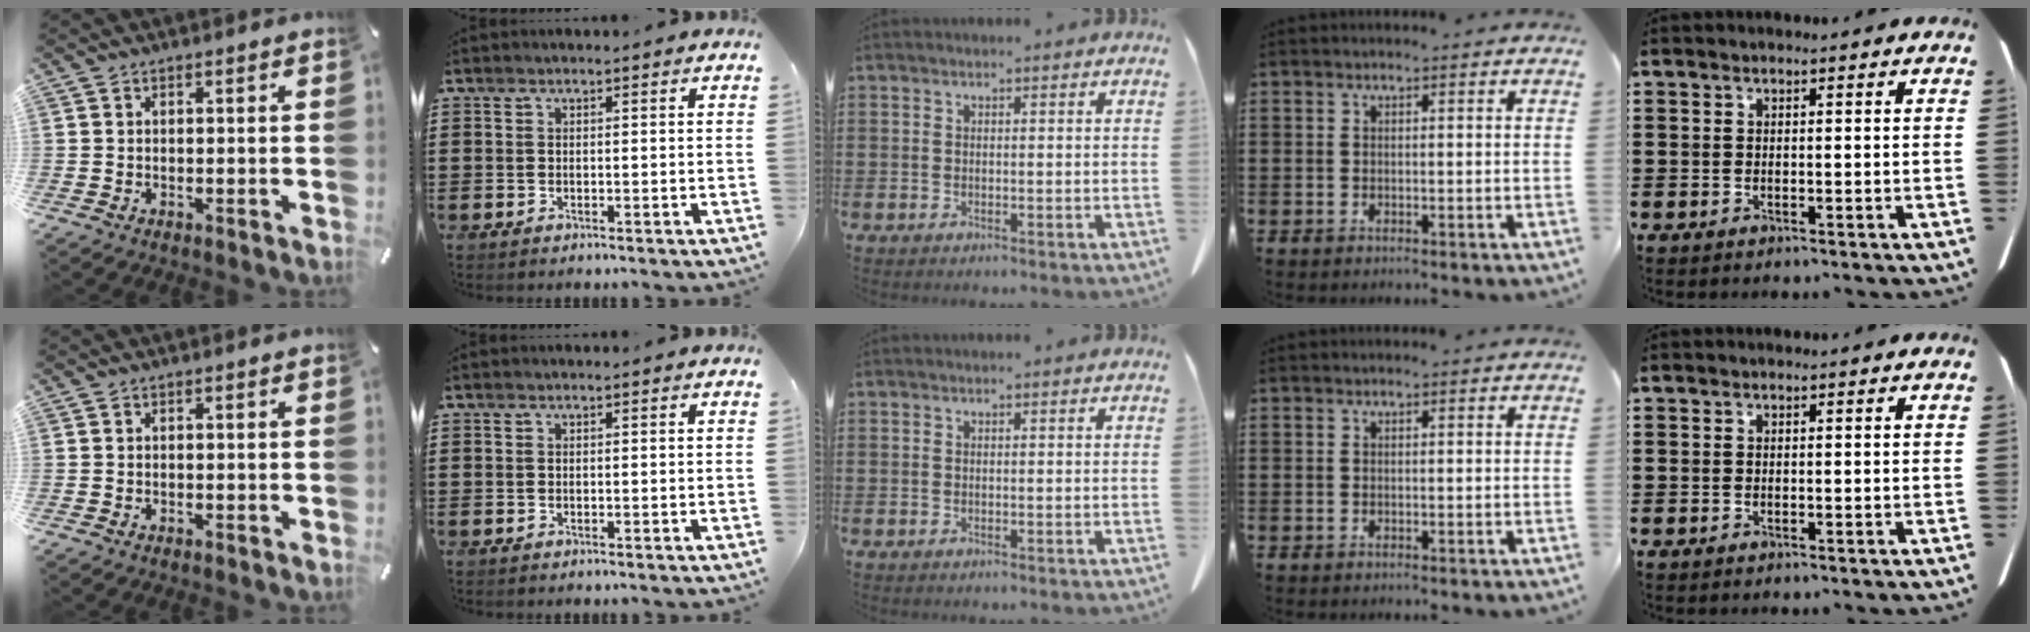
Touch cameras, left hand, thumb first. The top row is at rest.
{}